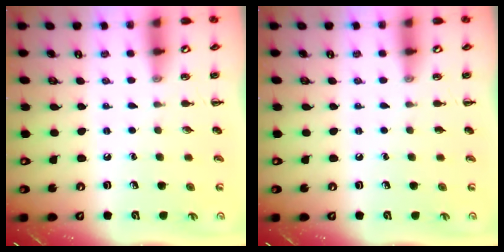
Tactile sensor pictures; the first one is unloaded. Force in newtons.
{"total": 0.0}